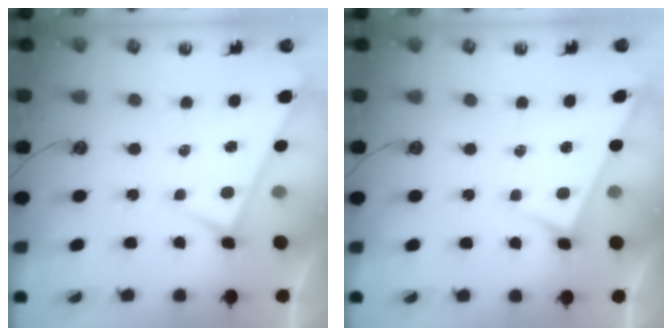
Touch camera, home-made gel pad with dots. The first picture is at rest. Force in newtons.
{"total": 3.3, "press": 3.2, "slide": 0.3}